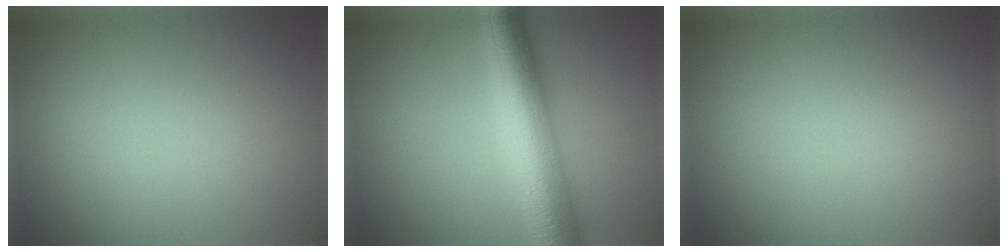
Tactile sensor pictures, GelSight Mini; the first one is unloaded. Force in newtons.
{"total": 7.6, "press": 7.6, "slide": 0.0}
{"total": 0.0}